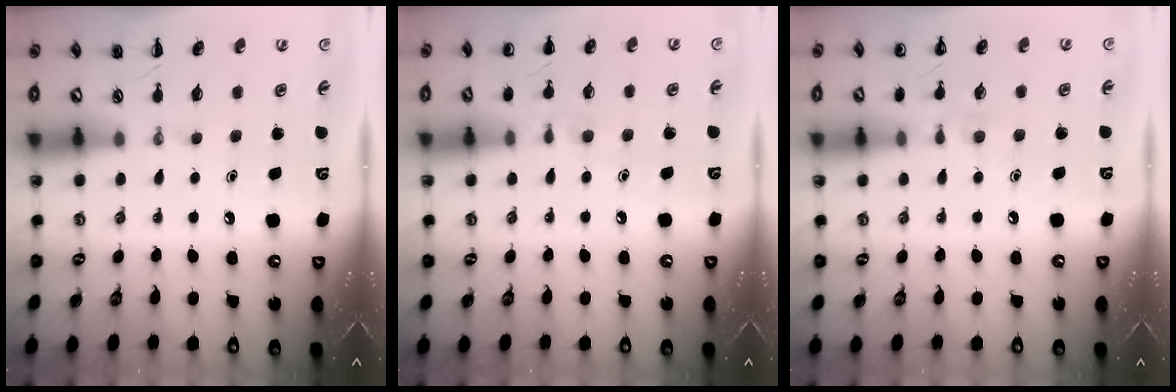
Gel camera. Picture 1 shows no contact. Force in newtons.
{"total": 6.7, "press": 6.4, "slide": 2.0}
{"total": 6.9, "press": 6.6, "slide": 1.9}